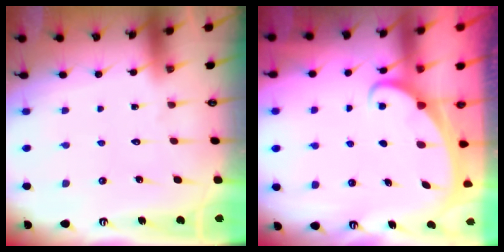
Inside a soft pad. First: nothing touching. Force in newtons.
{"total": 2.1, "press": 2.0, "slide": 0.3}